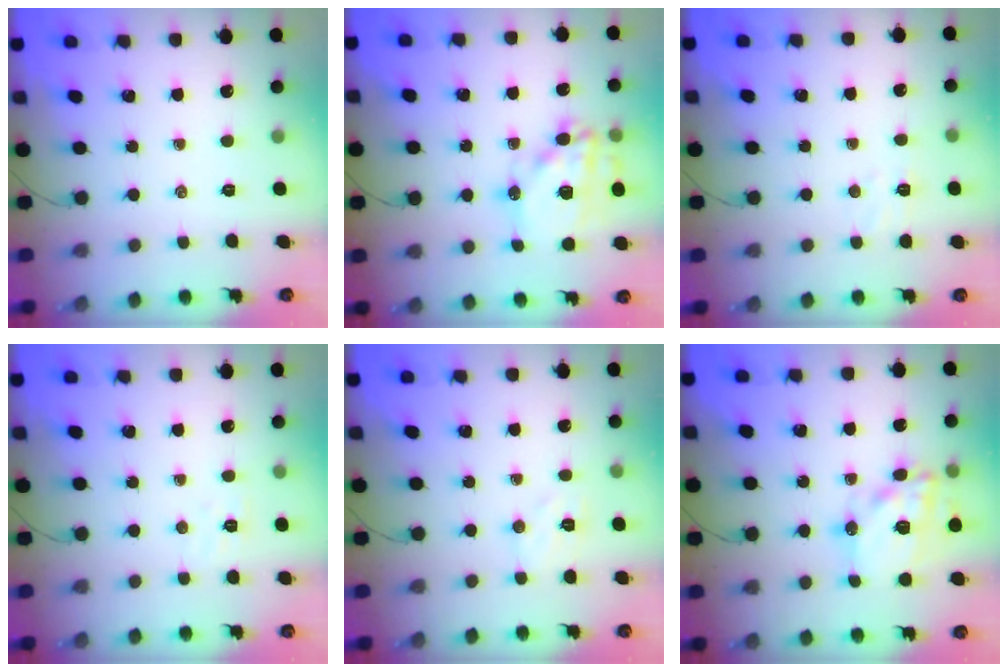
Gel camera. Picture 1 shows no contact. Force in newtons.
{"total": 17.5, "press": 17.1, "slide": 3.7}
{"total": 3.7, "press": 3.5, "slide": 1.1}
{"total": 4.7, "press": 4.5, "slide": 1.1}
{"total": 5.7, "press": 5.6, "slide": 1.1}
{"total": 18.3, "press": 17.9, "slide": 3.8}